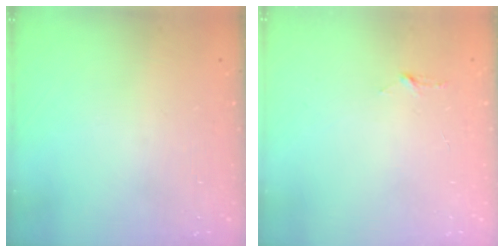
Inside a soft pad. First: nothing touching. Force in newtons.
{"total": 2.9, "press": 2.9, "slide": 0.3}